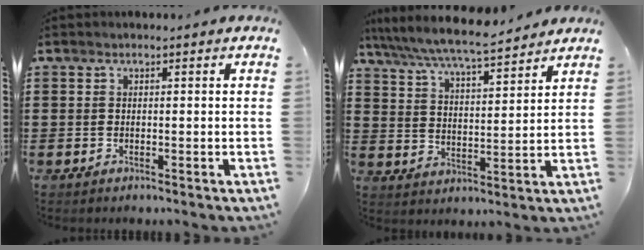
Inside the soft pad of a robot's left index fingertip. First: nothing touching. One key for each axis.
{"total": 6.8, "fx": 6.3, "fy": 0.1, "fz": 2.6, "tx": -0.076, "ty": -0.036, "tz": 0.106}